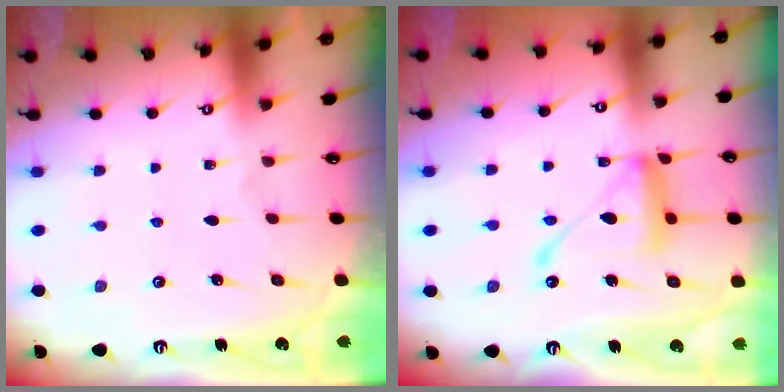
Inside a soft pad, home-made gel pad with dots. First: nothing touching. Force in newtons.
{"total": 15.6, "press": 15.5, "slide": 1.4}